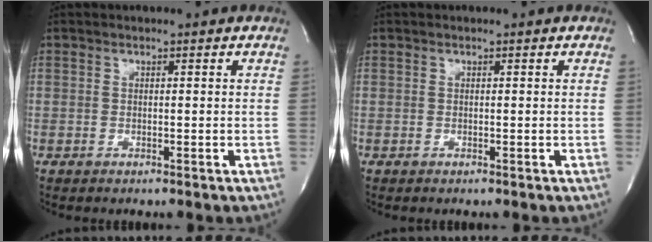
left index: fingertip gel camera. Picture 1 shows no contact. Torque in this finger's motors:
{"motor_torque": [0.00, 0.00, 0.00, 0.00]}